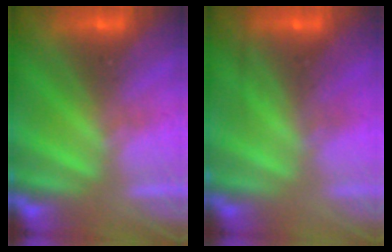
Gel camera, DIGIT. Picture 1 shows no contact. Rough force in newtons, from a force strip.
{"total": 2.2}